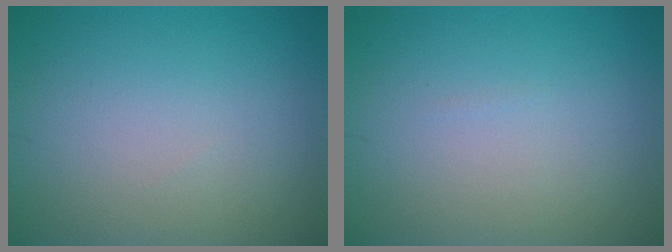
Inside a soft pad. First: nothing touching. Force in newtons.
{"total": 0.0}